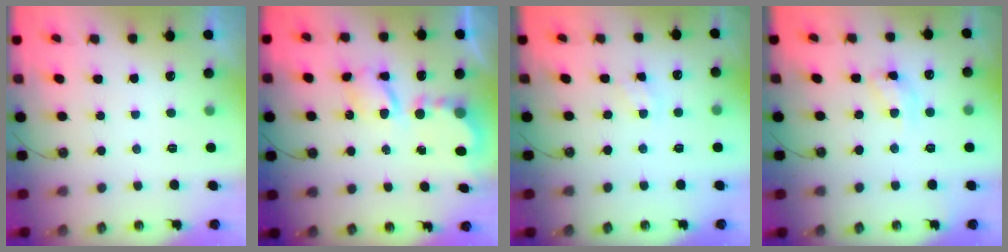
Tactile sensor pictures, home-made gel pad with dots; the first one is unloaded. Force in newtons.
{"total": 6.4, "press": 6.4, "slide": 0.3}
{"total": 2.4, "press": 2.3, "slide": 0.4}
{"total": 9.5, "press": 9.5, "slide": 0.6}